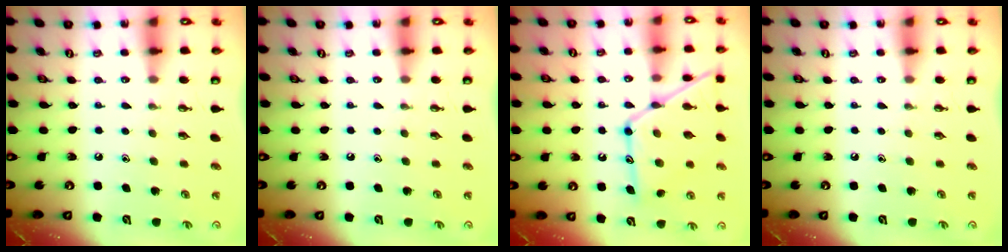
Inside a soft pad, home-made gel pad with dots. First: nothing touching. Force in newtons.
{"total": 0.0}
{"total": 17.2, "press": 17.1, "slide": 1.4}
{"total": 0.0}